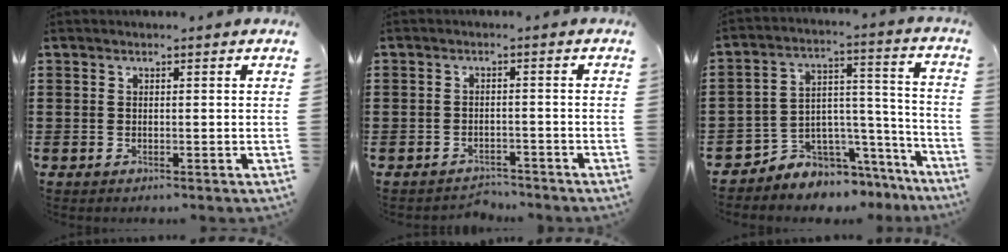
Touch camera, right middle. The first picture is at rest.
{"total": 2.3, "force": [-2.2, 0.5, -0.4], "torque": [-0.002, 0.000, -0.051]}
{"total": 5.1, "force": [-4.4, 2.5, -0.5], "torque": [-0.002, 0.000, -0.087]}